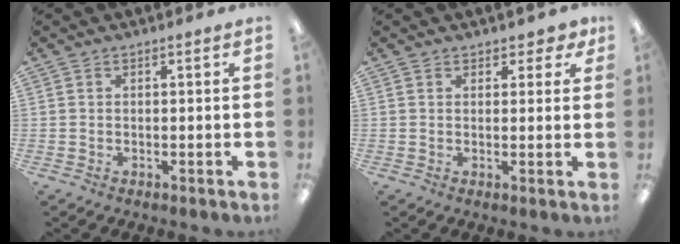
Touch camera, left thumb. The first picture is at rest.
{"total": 2.5, "force": [1.7, 1.7, 0.7], "torque": [0.000, -0.003, 0.029]}